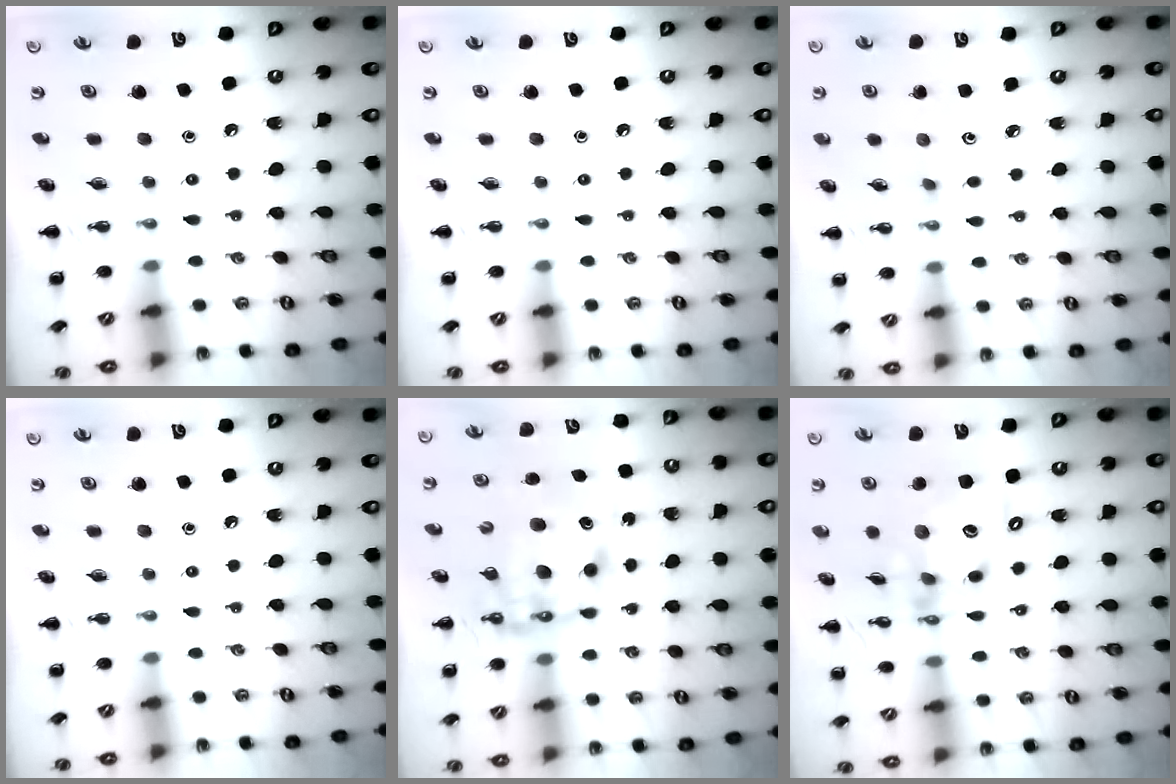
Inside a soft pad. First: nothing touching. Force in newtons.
{"total": 0.0}
{"total": 2.8, "press": 2.7, "slide": 0.8}
{"total": 0.0}
{"total": 10.9, "press": 10.6, "slide": 2.7}
{"total": 15.8, "press": 15.3, "slide": 4.0}